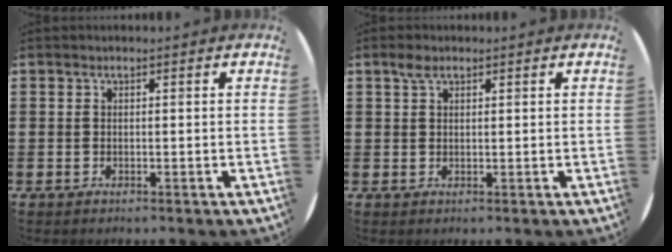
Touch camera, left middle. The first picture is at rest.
{"total": 1.6, "force": [1.1, 0.9, 0.9], "torque": [-0.013, 0.002, 0.018]}